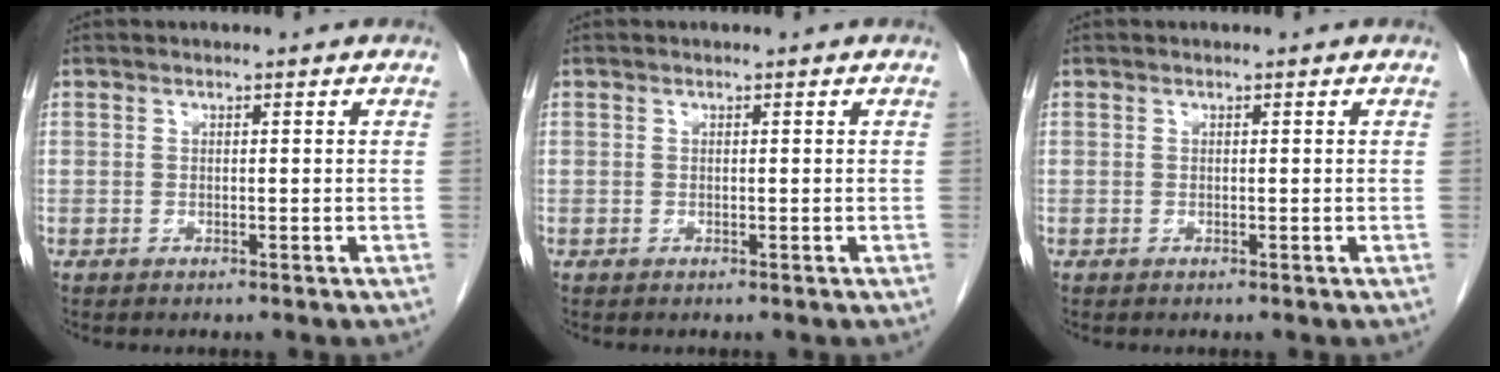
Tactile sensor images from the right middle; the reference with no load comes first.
{"total": 0.0}
{"total": 0.0}